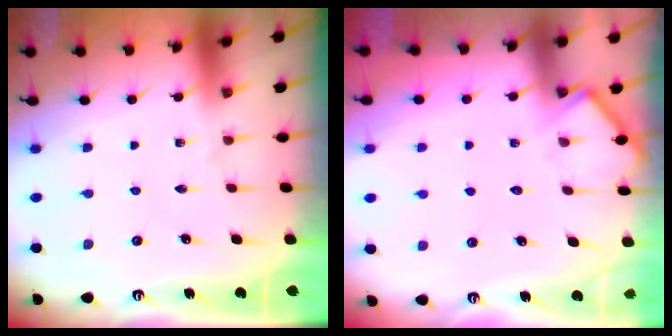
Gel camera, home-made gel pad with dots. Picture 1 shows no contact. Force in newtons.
{"total": 6.5, "press": 6.5, "slide": 0.5}